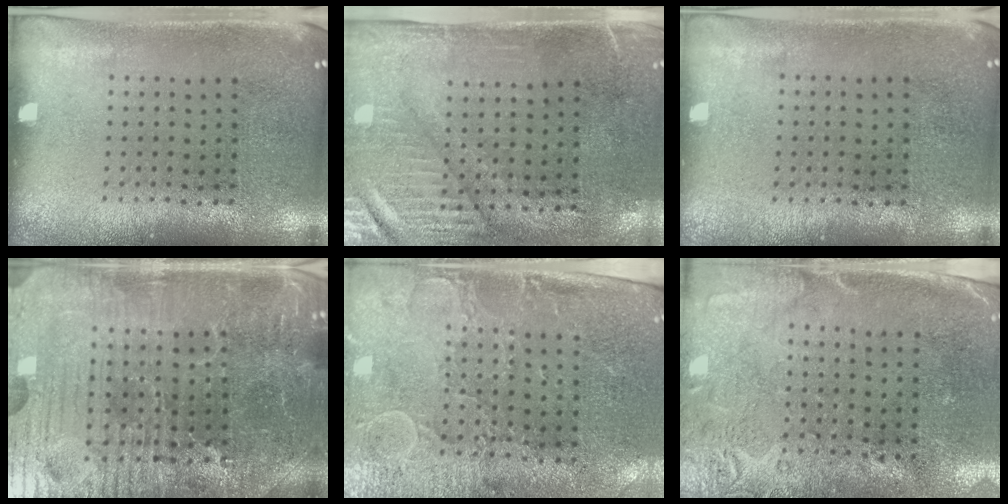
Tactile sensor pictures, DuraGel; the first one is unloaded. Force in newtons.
{"total": 3.0, "press": 2.6, "slide": 1.5}
{"total": 0.0}
{"total": 5.2, "press": 5.0, "slide": 1.4}
{"total": 2.9, "press": 2.5, "slide": 1.5}
{"total": 2.8, "press": 2.2, "slide": 1.7}